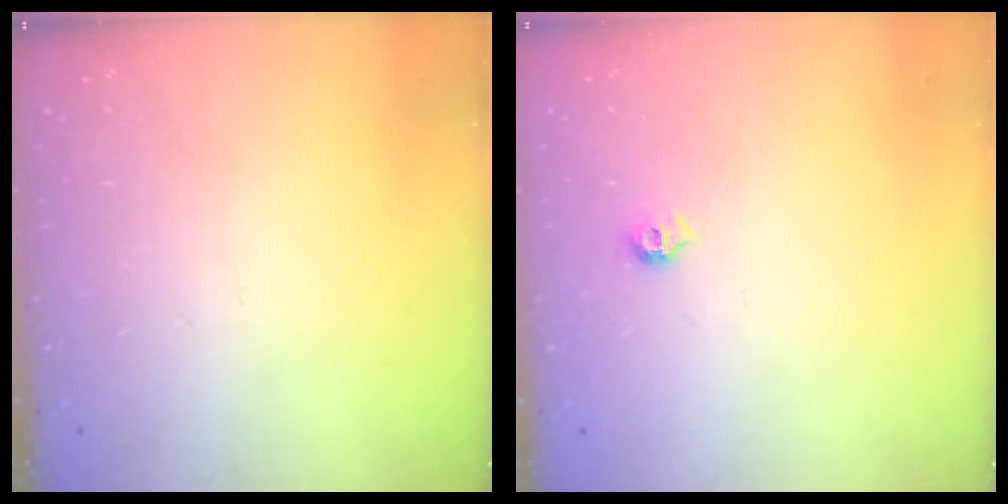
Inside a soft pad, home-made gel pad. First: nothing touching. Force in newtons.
{"total": 5.3, "press": 5.2, "slide": 0.8}